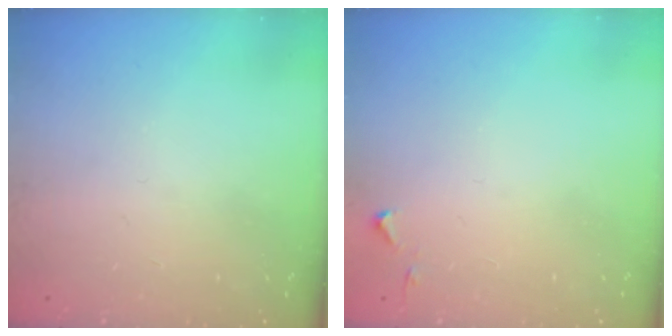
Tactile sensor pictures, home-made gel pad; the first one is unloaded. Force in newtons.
{"total": 3.7, "press": 3.7, "slide": 0.6}